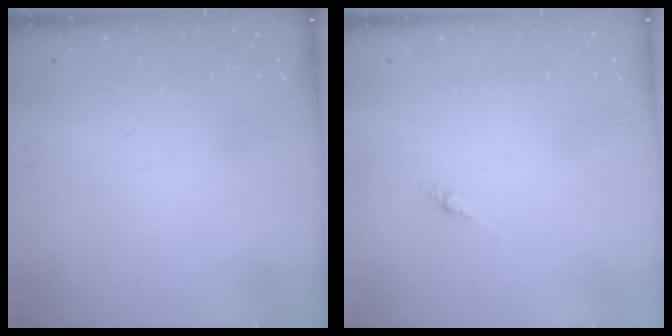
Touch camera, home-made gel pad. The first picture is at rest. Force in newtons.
{"total": 1.5, "press": 1.4, "slide": 0.6}